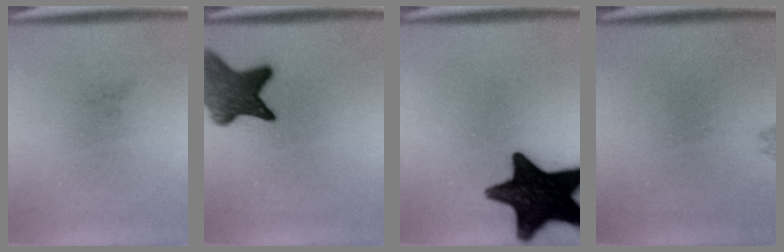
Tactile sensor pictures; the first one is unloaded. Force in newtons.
{"total": 8.3}
{"total": 17.8}
{"total": 0.7}